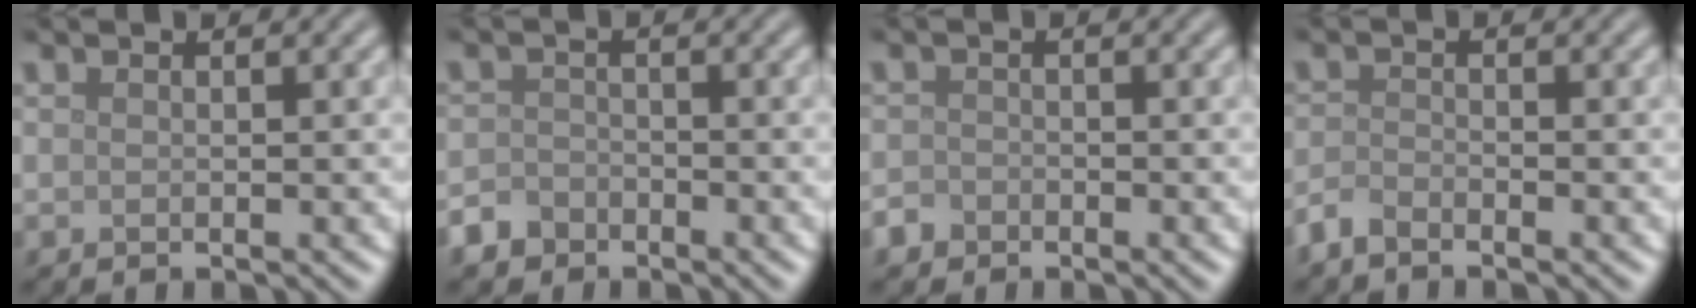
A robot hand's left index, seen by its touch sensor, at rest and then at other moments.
{"total": 2.3, "force": [-1.7, 1.5, 0.4], "torque": [-0.002, 0.002, -0.040]}
{"total": 1.4, "force": [-1.0, 1.0, 0.1], "torque": [0.004, 0.002, -0.023]}
{"total": 1.7, "force": [-1.5, 0.5, 0.6], "torque": [-0.014, 0.000, -0.038]}